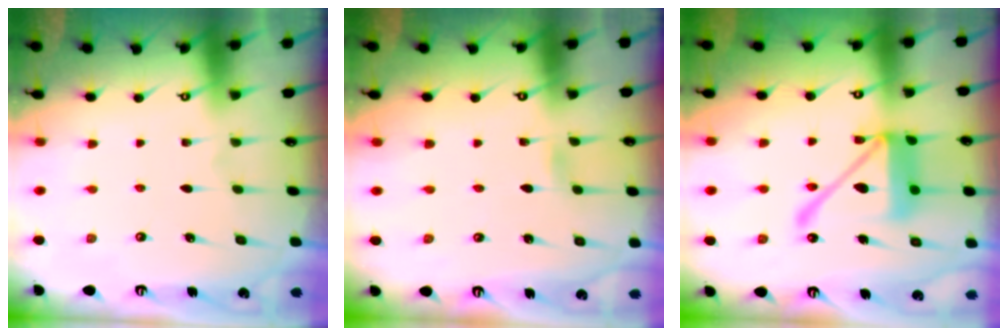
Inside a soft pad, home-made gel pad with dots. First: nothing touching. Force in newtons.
{"total": 1.7, "press": 1.7, "slide": 0.2}
{"total": 16.6, "press": 16.5, "slide": 1.8}